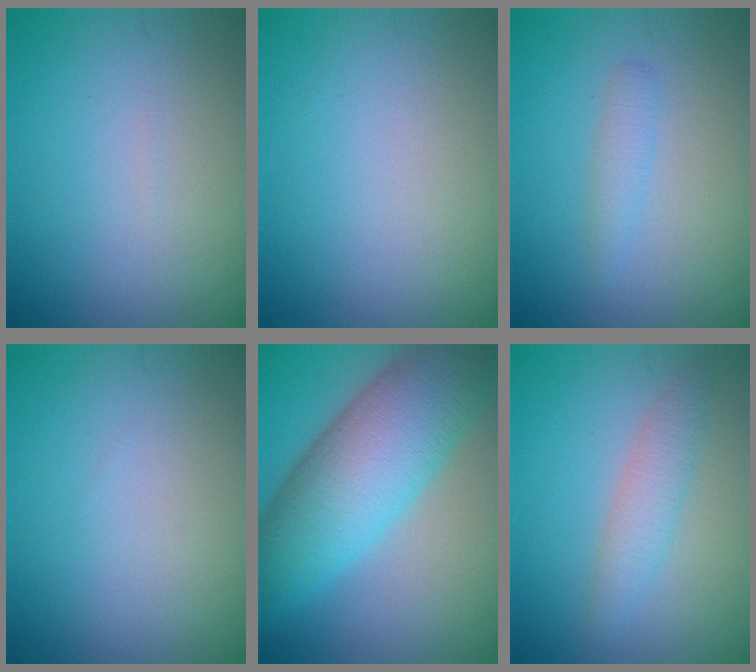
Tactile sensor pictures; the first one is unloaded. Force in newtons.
{"total": 0.0}
{"total": 1.3, "press": 1.3, "slide": 0.0}
{"total": 0.0}
{"total": 10.6, "press": 10.6, "slide": 0.1}
{"total": 2.4, "press": 2.4, "slide": 0.0}